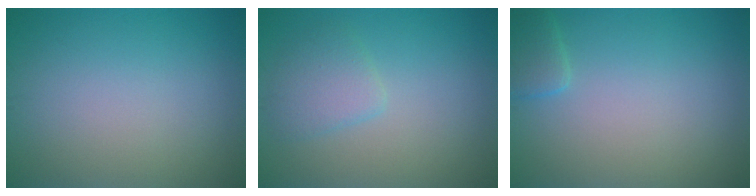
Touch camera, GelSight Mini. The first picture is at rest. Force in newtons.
{"total": 2.4, "press": 2.4, "slide": 0.3}
{"total": 1.7, "press": 1.7, "slide": 0.2}